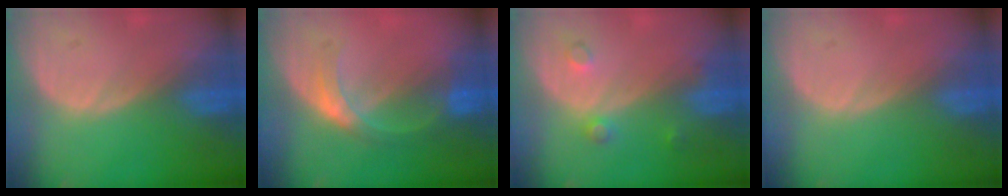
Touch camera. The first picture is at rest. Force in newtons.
{"total": 5.2, "press": 4.8, "slide": 1.9}
{"total": 2.3, "press": 2.3, "slide": 0.2}
{"total": 0.0}